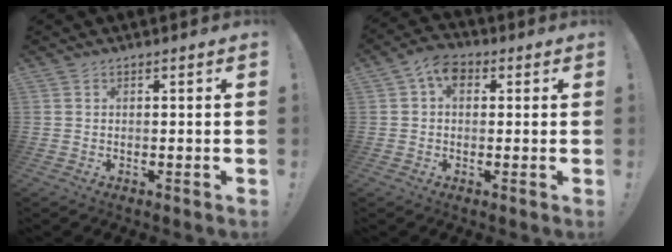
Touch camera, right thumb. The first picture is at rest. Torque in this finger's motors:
{"motor_torque": [1.08, 1.00, -0.04, 0.03, 0.01]}